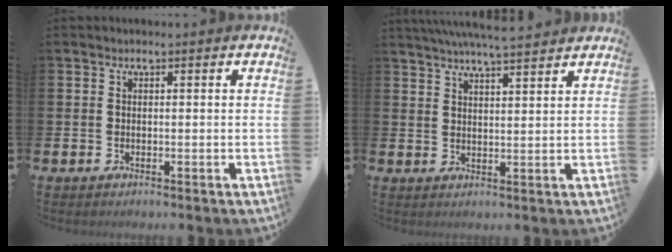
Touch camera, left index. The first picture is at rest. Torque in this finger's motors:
{"motor_torque": [0.99, -1.15, 0.23, 0.21]}